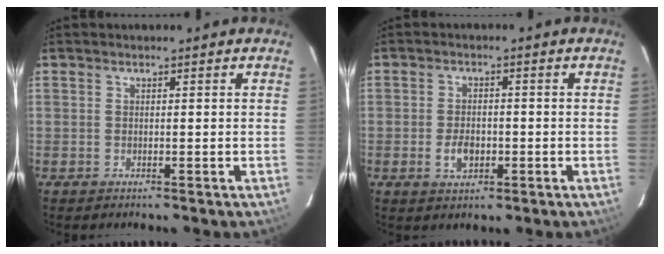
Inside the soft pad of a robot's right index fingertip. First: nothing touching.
{"total": 4.2, "force": [-1.2, 2.8, 3.0], "torque": [-0.057, -0.001, -0.016]}